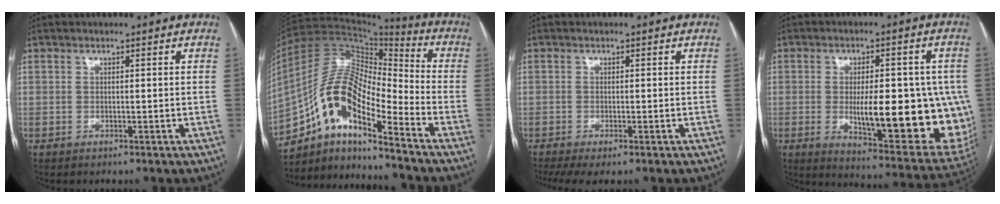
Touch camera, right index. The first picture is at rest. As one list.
[{"total": 15.5, "force": [-9.4, 4.0, 11.6], "torque": [-0.223, 0.037, -0.164]}, {"total": 4.6, "force": [-3.0, 1.0, 3.3], "torque": [-0.056, -0.013, -0.052]}, {"total": 20.3, "force": [-2.1, 6.6, 19.0], "torque": [-0.192, 0.003, -0.001]}]